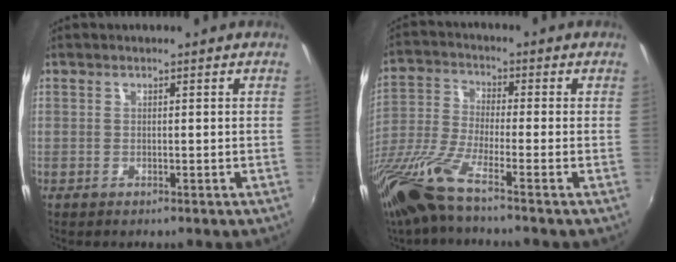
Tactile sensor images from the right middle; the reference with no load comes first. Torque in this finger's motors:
{"motor_torque": [1.11, -1.03, 0.76, 0.21]}